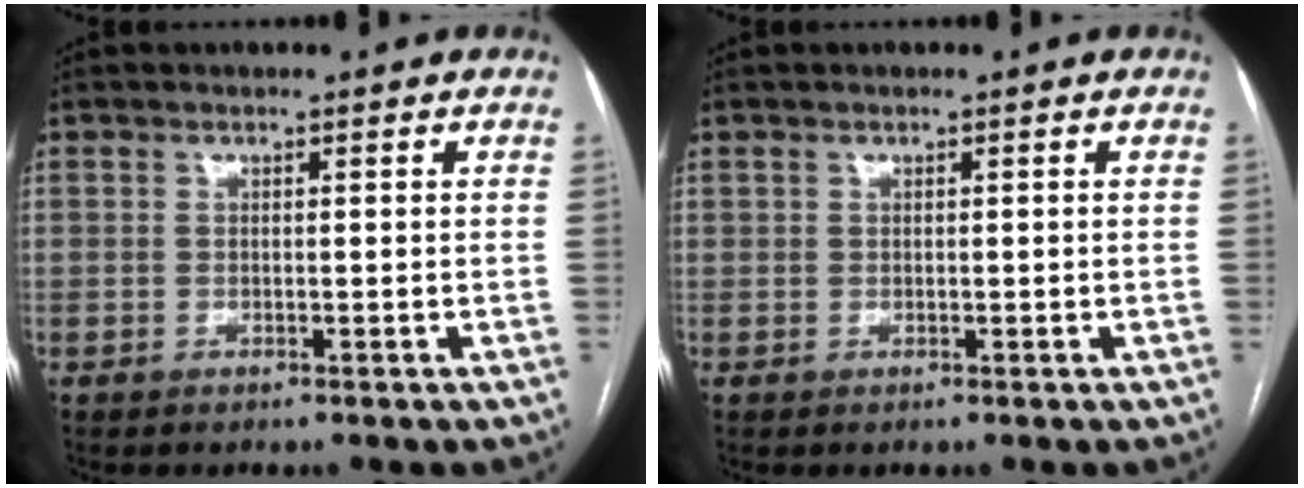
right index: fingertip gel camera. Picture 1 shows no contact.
{"total": 0.5, "force": [0.3, 0.4, 0.1], "torque": [0.007, 0.001, 0.004]}